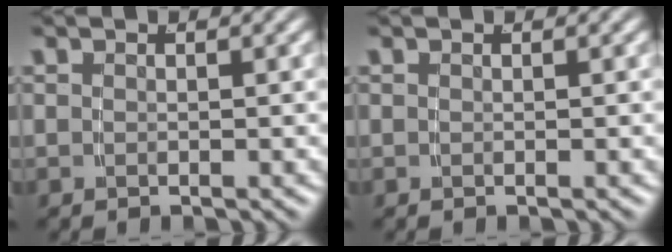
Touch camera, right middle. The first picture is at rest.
{"total": 0.0}